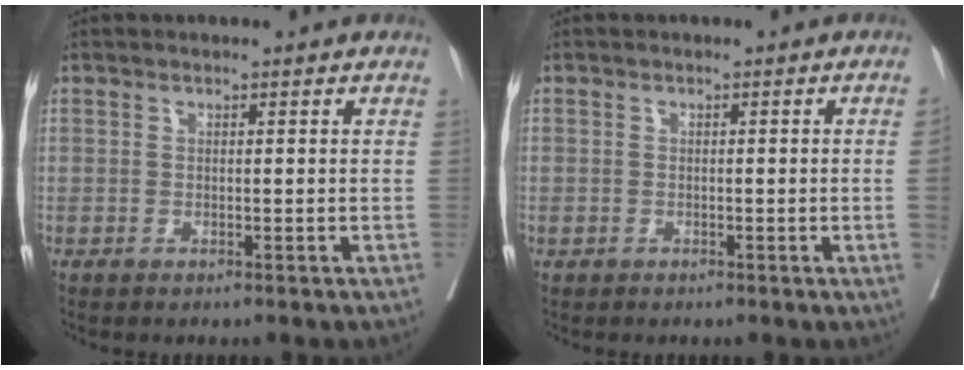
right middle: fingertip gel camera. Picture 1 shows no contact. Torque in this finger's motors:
{"motor_torque": [0.87, -1.03, -0.96, -0.21]}